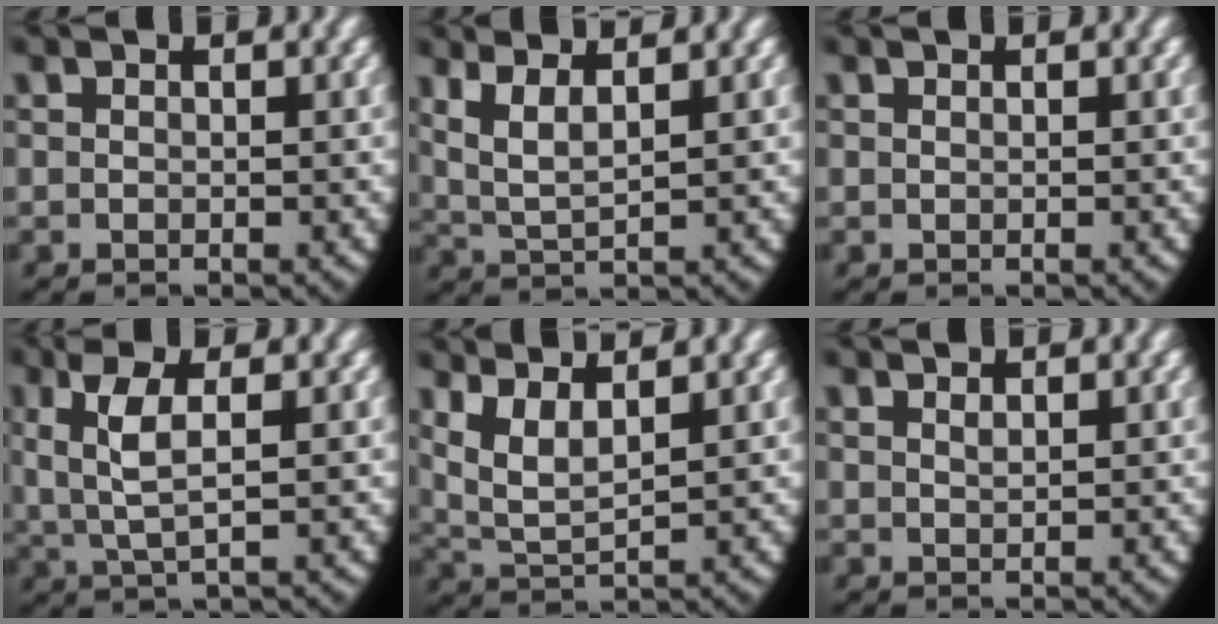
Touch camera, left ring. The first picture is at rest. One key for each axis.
{"total": 5.5, "fx": 1.9, "fy": 3.5, "fz": 3.8, "tx": -0.104, "ty": -0.006, "tz": 0.034}
{"total": 0.0}
{"total": 4.0, "fx": 0.7, "fy": 1.5, "fz": 3.6, "tx": -0.087, "ty": -0.010, "tz": 0.024}
{"total": 7.6, "fx": 2.1, "fy": 5.6, "fz": 4.6, "tx": -0.134, "ty": -0.015, "tz": 0.035}
{"total": 0.9, "fx": 0.8, "fy": -0.2, "fz": 0.4, "tx": -0.007, "ty": -0.006, "tz": 0.021}